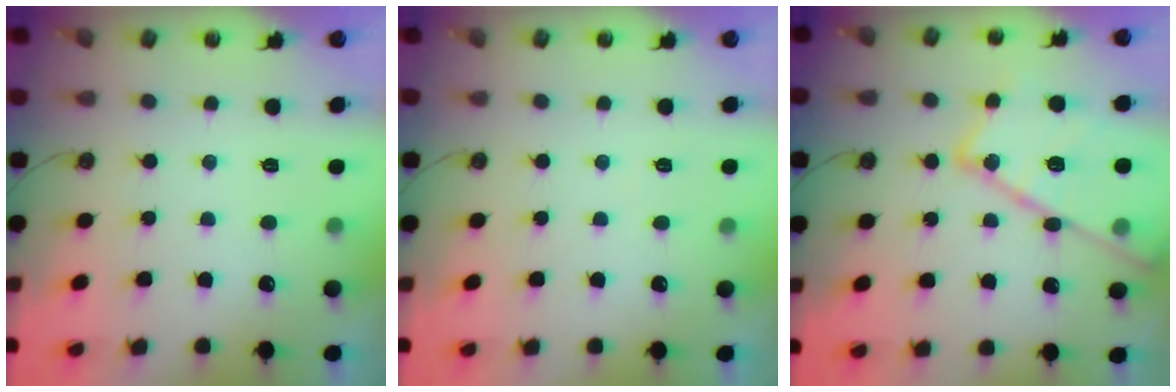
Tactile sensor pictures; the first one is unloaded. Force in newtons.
{"total": 2.7, "press": 2.7, "slide": 0.5}
{"total": 22.7, "press": 22.7, "slide": 1.9}